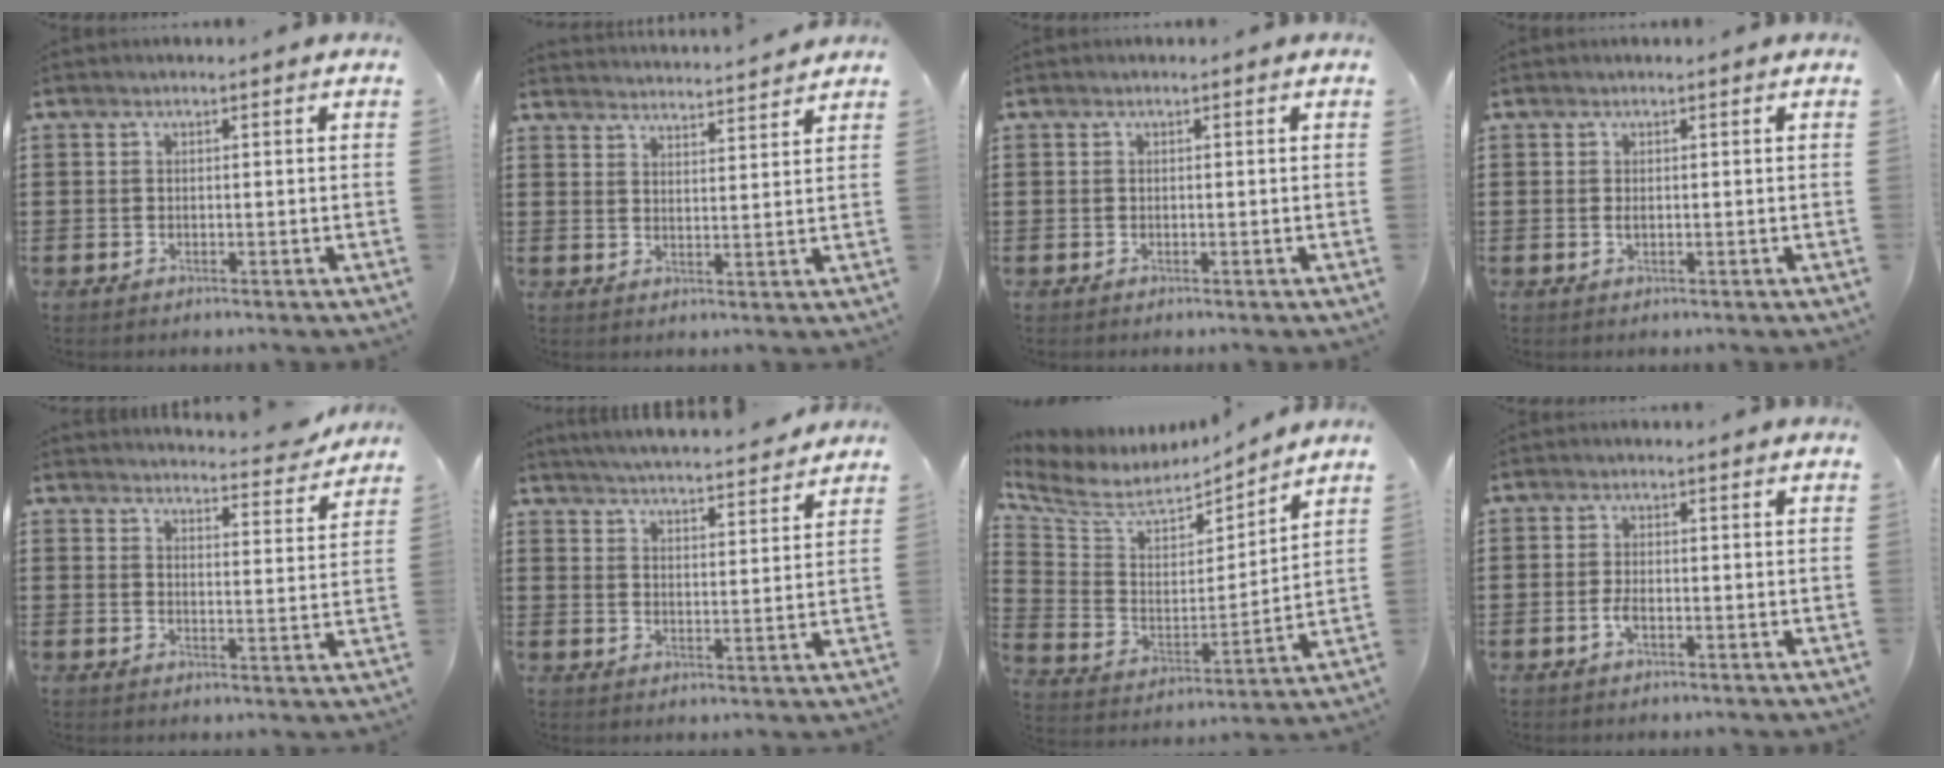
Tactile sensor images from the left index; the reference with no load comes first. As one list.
[{"total": 3.4, "force": [3.3, -0.6, -0.2], "torque": [-0.007, -0.024, 0.057]}, {"total": 0.0}, {"total": 0.7, "force": [0.1, 0.3, 0.7], "torque": [-0.015, 0.000, 0.002]}, {"total": 4.2, "force": [4.1, -0.2, 0.4], "torque": [-0.018, -0.030, 0.070]}, {"total": 4.7, "force": [4.7, -0.5, 0.5], "torque": [-0.030, -0.032, 0.081]}, {"total": 7.6, "force": [6.5, 2.9, 2.6], "torque": [-0.088, -0.046, 0.113]}, {"total": 2.0, "force": [-0.6, 0.7, 1.7], "torque": [-0.049, -0.005, -0.016]}]